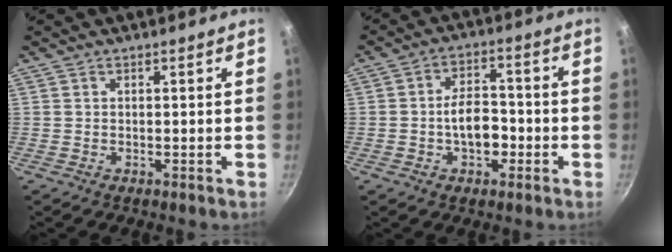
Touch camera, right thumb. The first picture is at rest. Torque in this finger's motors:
{"motor_torque": [0.58, 0.40, 1.19, -0.54, 0.30]}